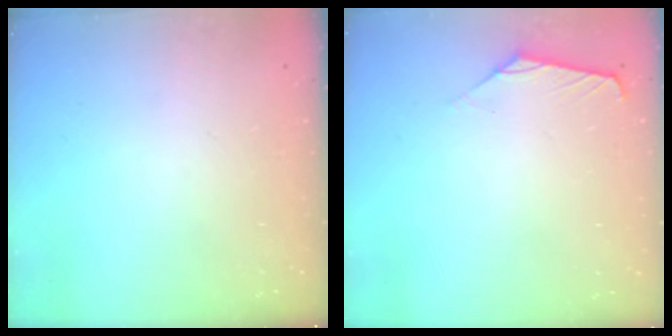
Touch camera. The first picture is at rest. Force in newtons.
{"total": 1.0, "press": 0.9, "slide": 0.3}